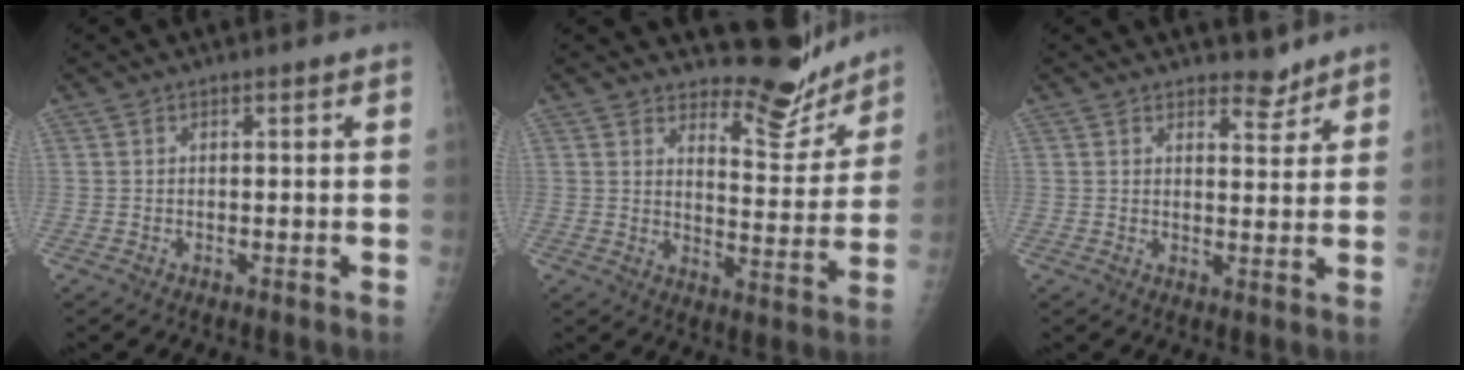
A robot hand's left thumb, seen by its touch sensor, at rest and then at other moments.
{"total": 9.8, "force": [9.1, 3.0, 1.9], "torque": [0.005, -0.091, 0.129]}
{"total": 3.5, "force": [3.1, 1.4, 0.7], "torque": [0.010, -0.025, 0.046]}